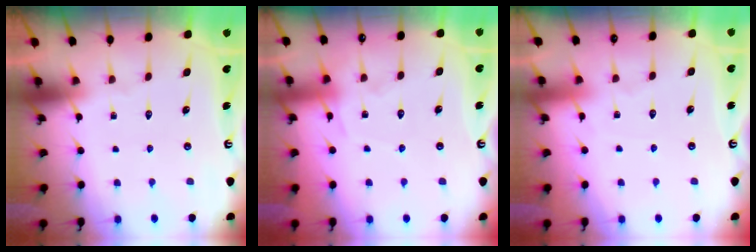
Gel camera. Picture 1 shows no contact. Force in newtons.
{"total": 6.2, "press": 6.1, "slide": 0.7}
{"total": 1.8, "press": 1.8, "slide": 0.3}